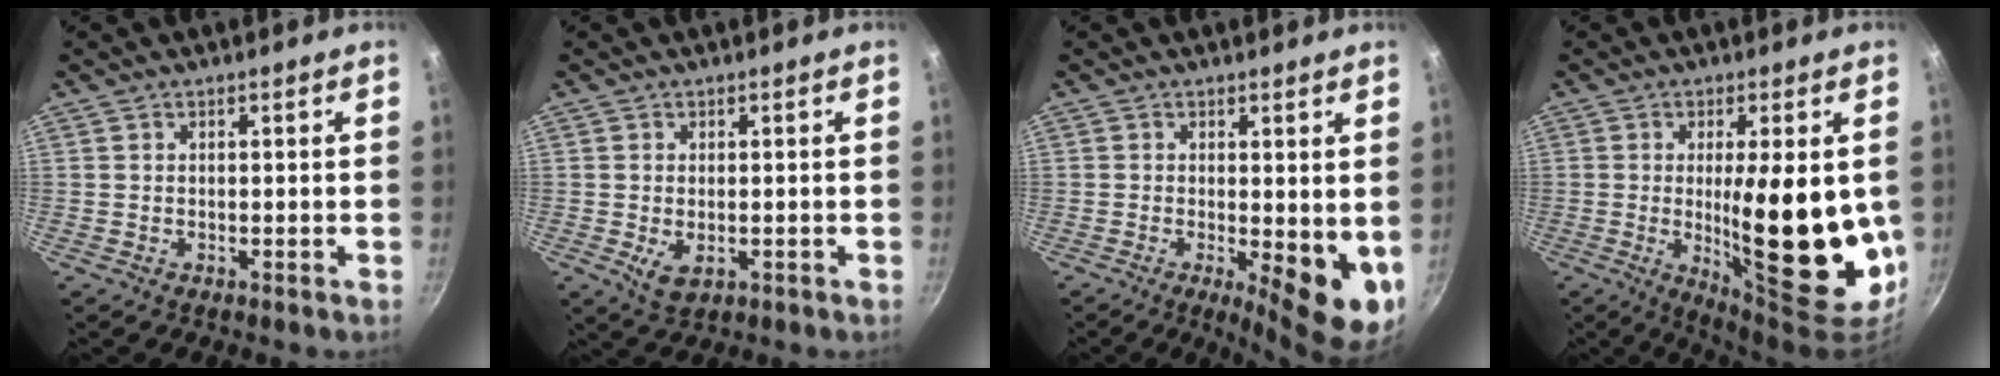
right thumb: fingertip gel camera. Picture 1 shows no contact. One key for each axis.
{"total": 4.1, "fx": -0.9, "fy": 2.4, "fz": 3.2, "tx": -0.056, "ty": -0.012, "tz": -0.010}
{"total": 9.9, "fx": -0.9, "fy": 3.4, "fz": 9.2, "tx": -0.105, "ty": -0.013, "tz": -0.004}
{"total": 20.8, "fx": -0.8, "fy": 6.5, "fz": 19.8, "tx": -0.267, "ty": -0.023, "tz": 0.000}